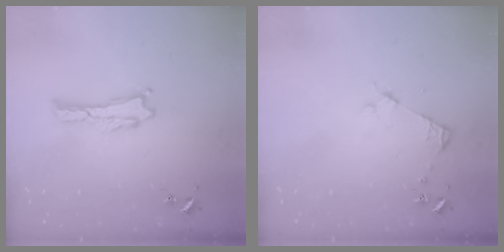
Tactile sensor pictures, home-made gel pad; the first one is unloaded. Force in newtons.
{"total": 3.2, "press": 3.2, "slide": 0.4}